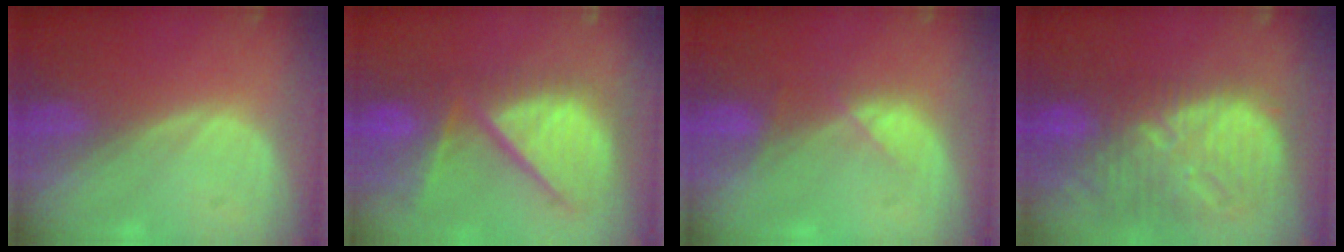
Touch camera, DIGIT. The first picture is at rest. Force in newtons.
{"total": 12.3, "press": 10.6, "slide": 6.3}
{"total": 2.4, "press": 2.3, "slide": 0.5}
{"total": 13.4, "press": 11.5, "slide": 7.0}